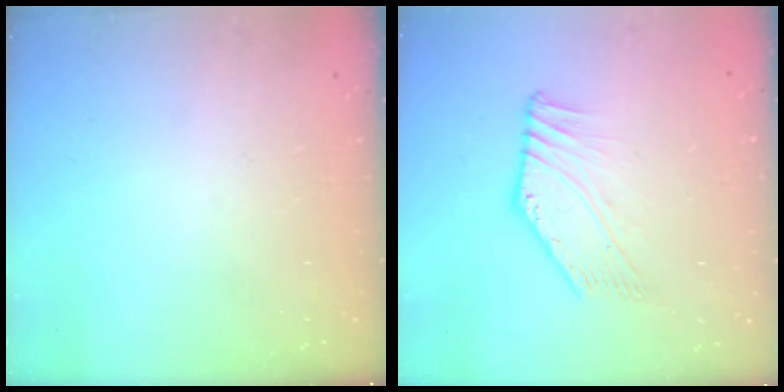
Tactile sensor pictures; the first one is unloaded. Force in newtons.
{"total": 0.6, "press": 0.1, "slide": 0.6}